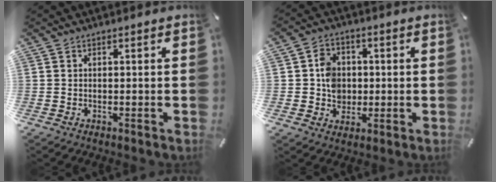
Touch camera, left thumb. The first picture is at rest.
{"total": 7.1, "force": [0.1, 6.5, 2.9], "torque": [-0.041, 0.010, 0.003]}